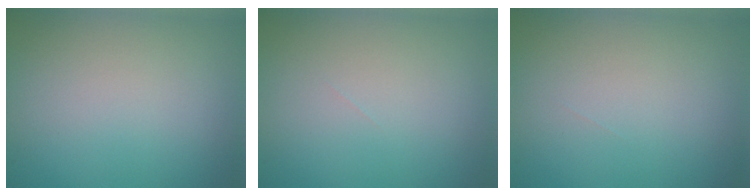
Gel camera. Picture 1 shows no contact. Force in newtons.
{"total": 0.0}
{"total": 0.0}